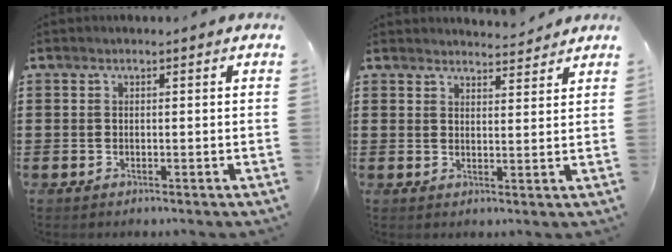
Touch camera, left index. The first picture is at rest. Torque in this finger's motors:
{"motor_torque": [-0.51, 0.43, -0.75, 0.01]}